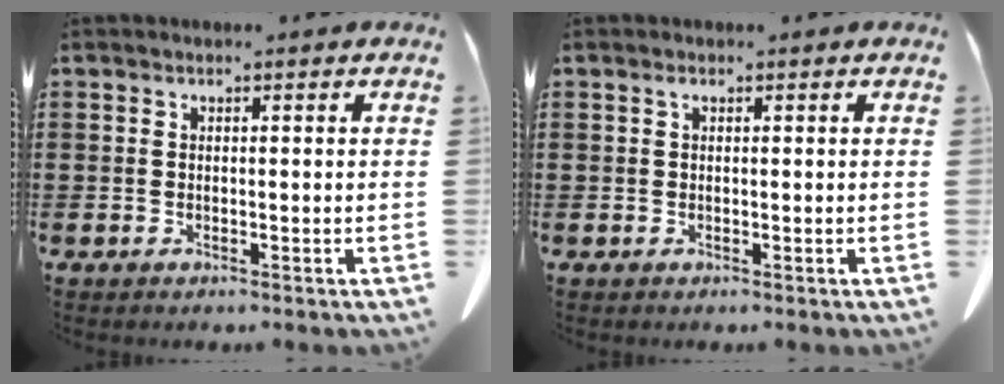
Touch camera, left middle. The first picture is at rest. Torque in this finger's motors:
{"motor_torque": [0.03, -0.02, 0.00, 0.00]}